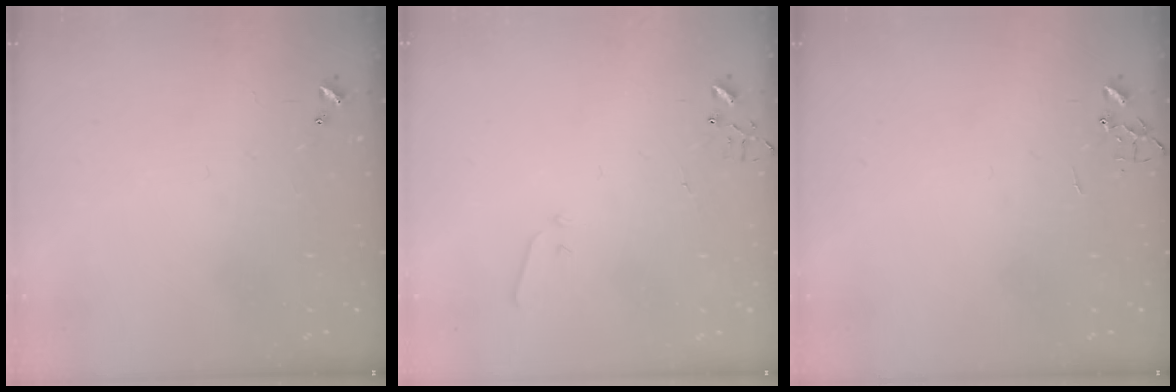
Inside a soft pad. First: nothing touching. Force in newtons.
{"total": 3.3, "press": 3.2, "slide": 0.6}
{"total": 0.0}